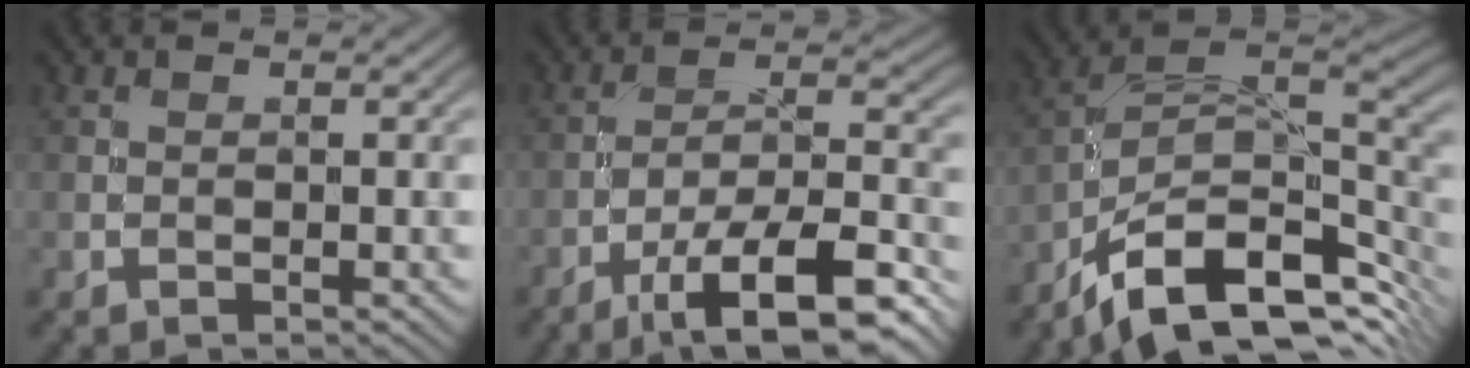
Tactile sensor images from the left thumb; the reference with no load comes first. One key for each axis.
{"total": 13.9, "fx": -9.1, "fy": 3.8, "fz": 9.8, "tx": -0.167, "ty": -0.003, "tz": -0.148}
{"total": 14.2, "fx": -7.3, "fy": 6.5, "fz": 10.3, "tx": -0.192, "ty": -0.006, "tz": -0.126}